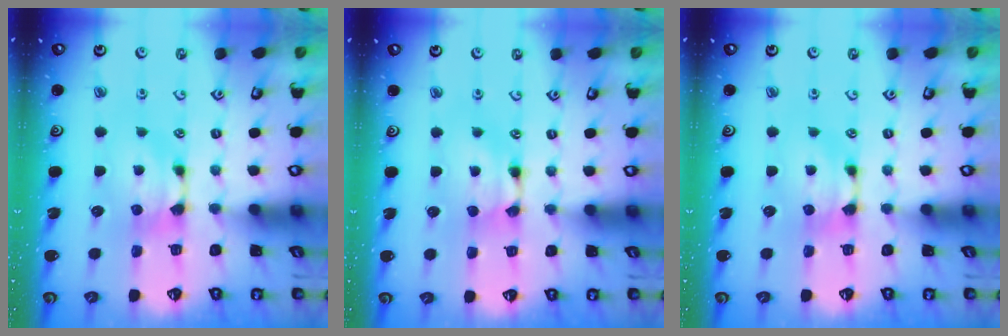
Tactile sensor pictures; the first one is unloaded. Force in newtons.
{"total": 1.6, "press": 1.6, "slide": 0.2}
{"total": 0.0}